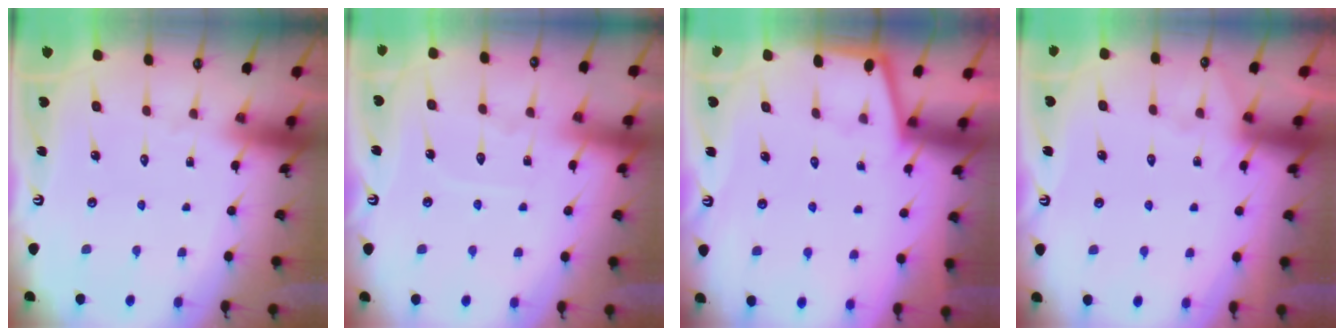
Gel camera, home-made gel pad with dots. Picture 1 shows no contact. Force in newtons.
{"total": 5.1, "press": 5.1, "slide": 0.6}
{"total": 1.3, "press": 1.2, "slide": 0.2}
{"total": 4.4, "press": 4.4, "slide": 0.5}